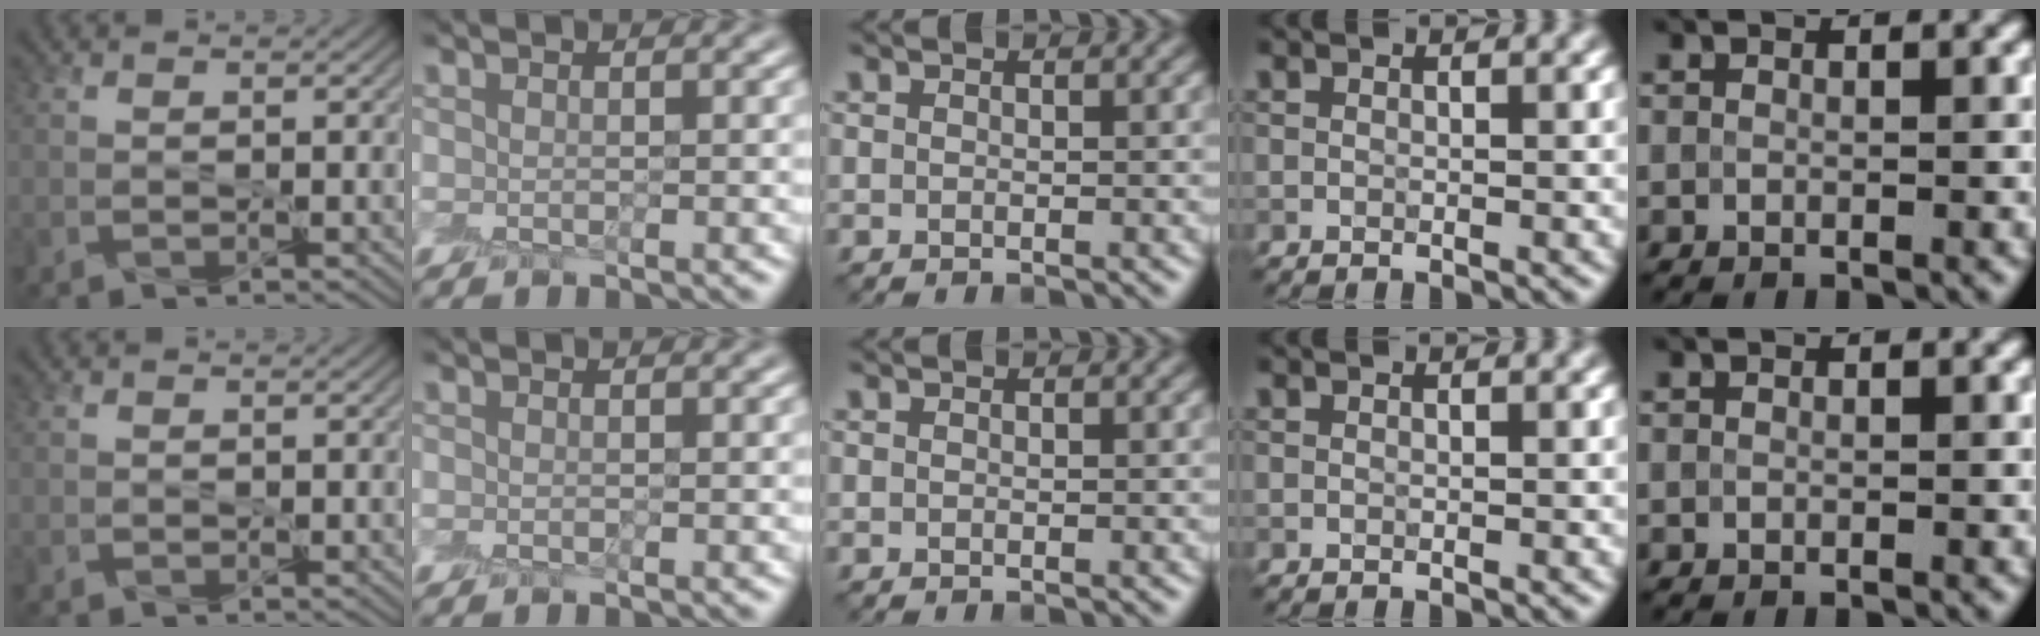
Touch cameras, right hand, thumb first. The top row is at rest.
{}